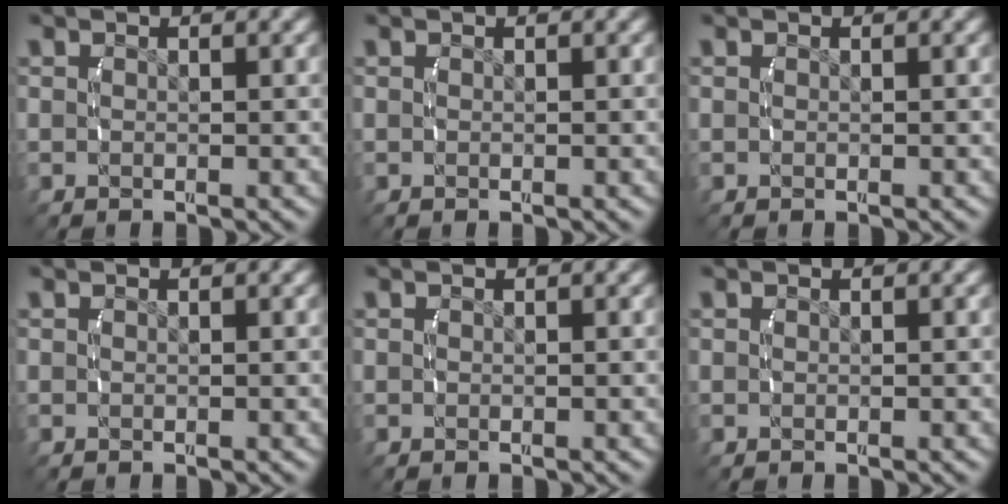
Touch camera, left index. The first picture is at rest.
{"total": 0.0}
{"total": 0.0}
{"total": 0.0}
{"total": 0.0}
{"total": 0.0}